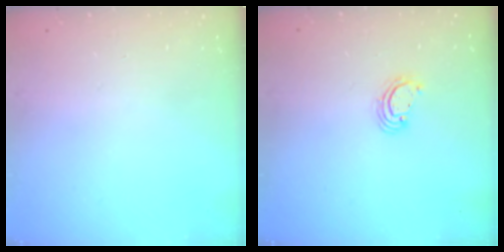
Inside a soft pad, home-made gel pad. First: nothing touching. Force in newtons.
{"total": 2.8, "press": 2.8, "slide": 0.2}